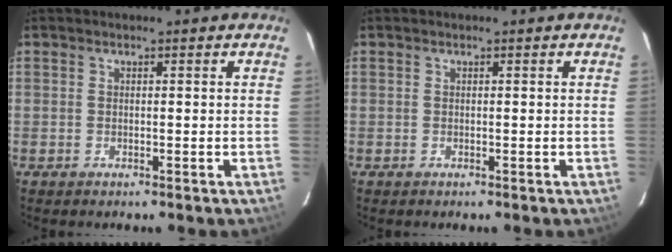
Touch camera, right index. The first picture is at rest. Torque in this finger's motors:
{"motor_torque": [0.00, 0.00, 0.00, 0.00]}